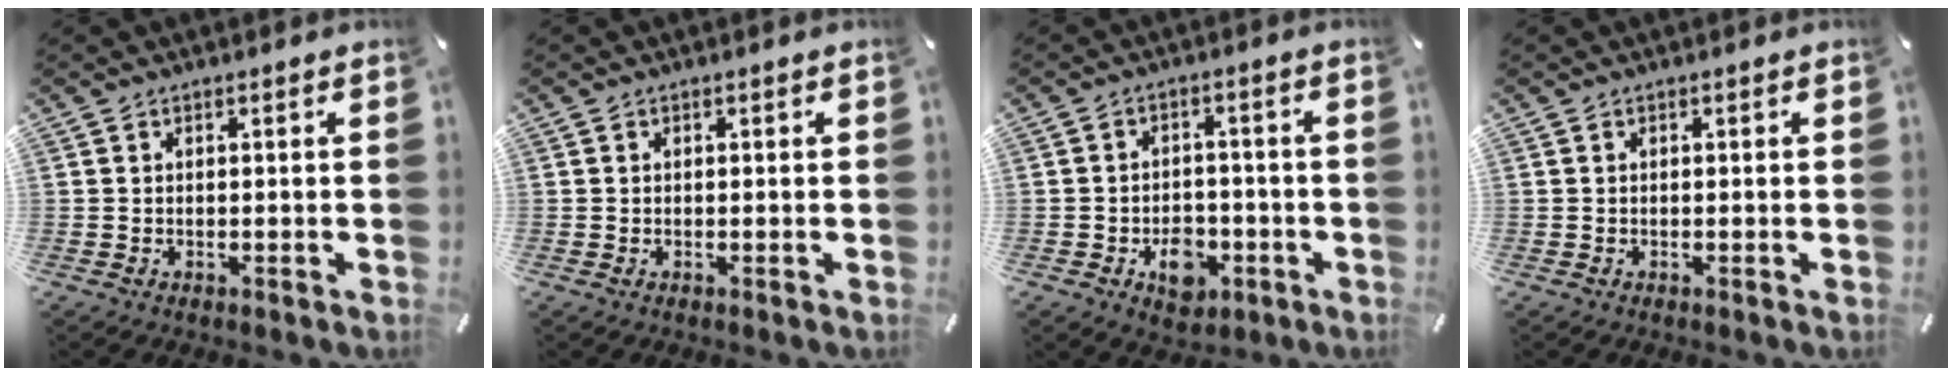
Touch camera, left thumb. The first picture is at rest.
{"total": 0.0}
{"total": 7.8, "force": [-3.1, 5.7, 4.3], "torque": [-0.053, 0.017, -0.048]}
{"total": 0.0}